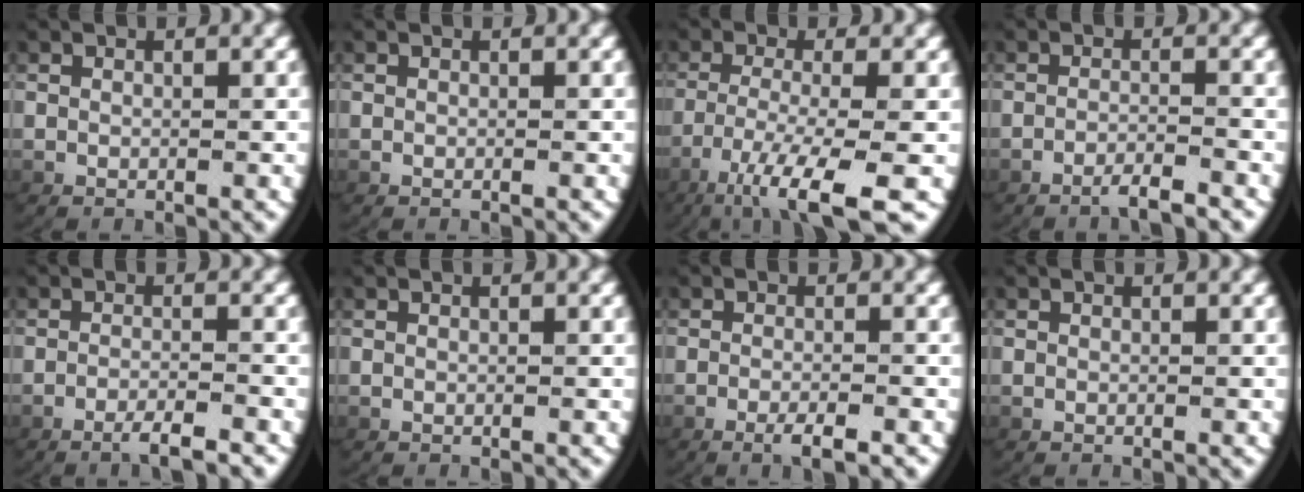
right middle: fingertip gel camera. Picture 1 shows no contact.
{"total": 0.0}
{"total": 8.5, "force": [-5.6, 1.9, 6.0], "torque": [-0.119, -0.042, -0.062]}
{"total": 2.7, "force": [-2.3, 0.2, 1.3], "torque": [-0.026, 0.003, -0.042]}
{"total": 2.8, "force": [-2.3, 0.3, 1.6], "torque": [-0.038, 0.002, -0.040]}
{"total": 0.0}
{"total": 2.7, "force": [-1.8, 0.6, 1.9], "torque": [-0.042, 0.002, -0.030]}
{"total": 0.0}